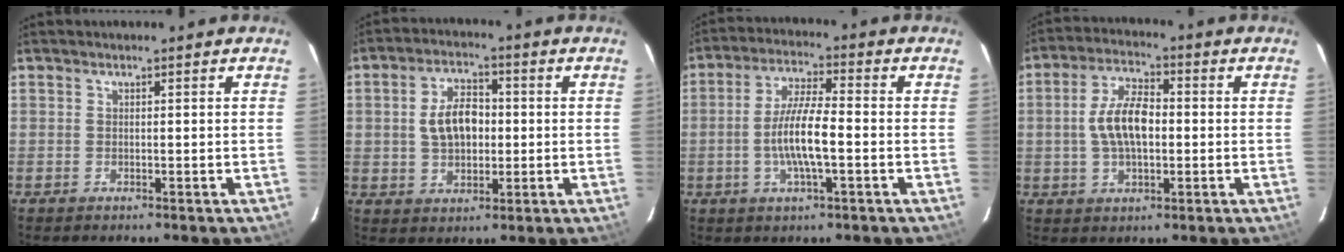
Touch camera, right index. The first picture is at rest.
{"total": 8.4, "force": [0.4, 5.3, 6.5], "torque": [-0.121, 0.019, 0.014]}
{"total": 9.0, "force": [-1.9, 1.6, 8.7], "torque": [-0.169, 0.001, -0.037]}
{"total": 9.2, "force": [-0.2, 4.6, 8.0], "torque": [-0.156, 0.014, -0.003]}